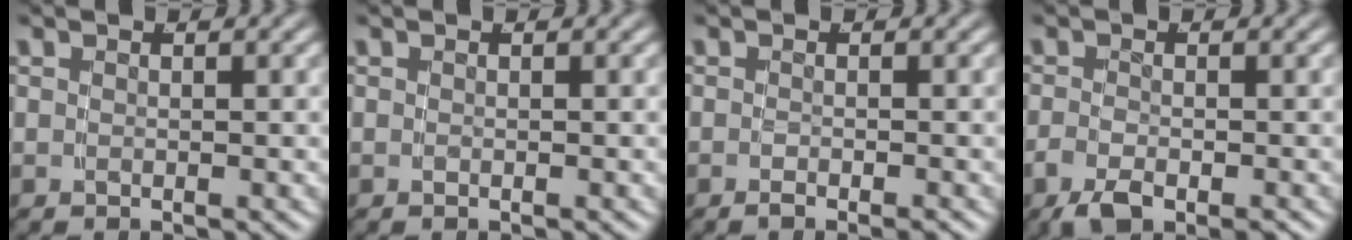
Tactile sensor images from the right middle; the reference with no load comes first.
{"total": 0.5, "force": [-0.4, -0.3, 0.1], "torque": [-0.005, -0.004, -0.001]}
{"total": 1.3, "force": [-1.1, -0.3, 0.7], "torque": [-0.014, -0.007, -0.015]}
{"total": 3.2, "force": [-2.0, 1.2, 2.1], "torque": [-0.044, -0.019, -0.025]}